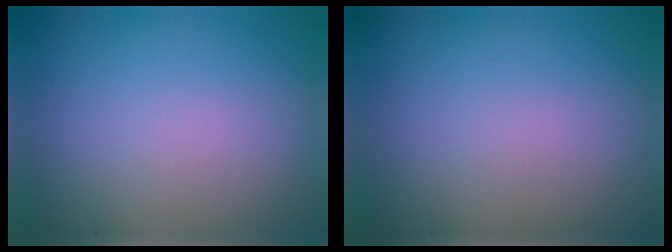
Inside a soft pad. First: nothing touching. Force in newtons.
{"total": 0.0}